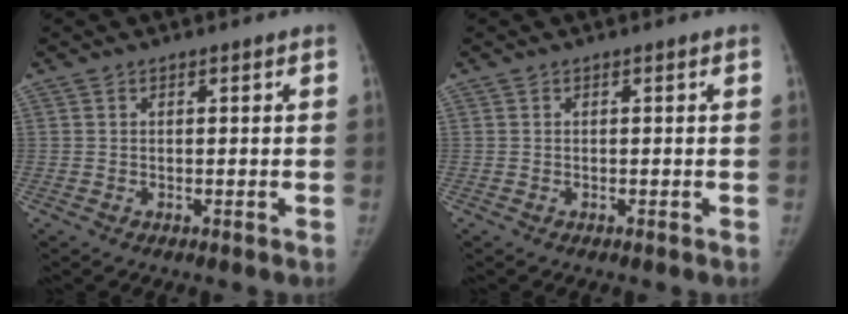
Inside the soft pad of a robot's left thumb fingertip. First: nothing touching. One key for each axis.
{"total": 0.0}